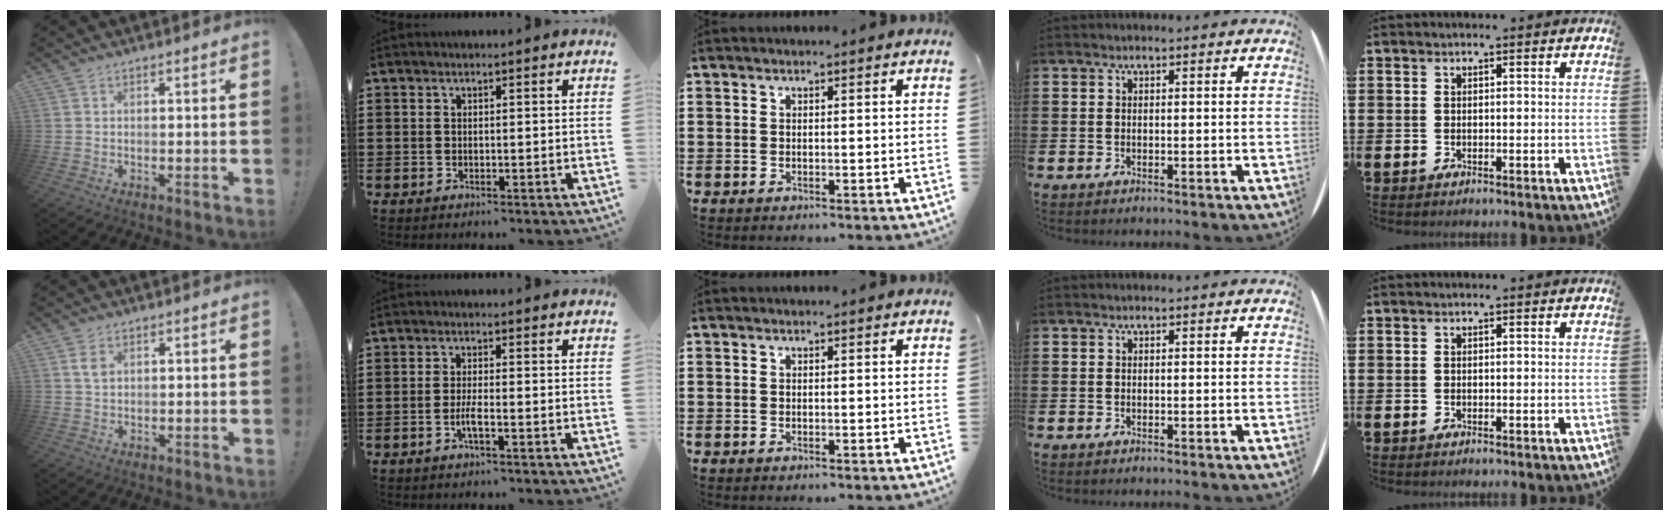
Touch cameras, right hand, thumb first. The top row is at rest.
{"thumb": {"total": 3.4, "force": [1.4, 1.9, 2.4], "torque": [-0.036, -0.002, 0.023]}, "index": {"total": 2.8, "force": [-1.2, 0.2, 2.5], "torque": [-0.050, -0.003, -0.023]}}